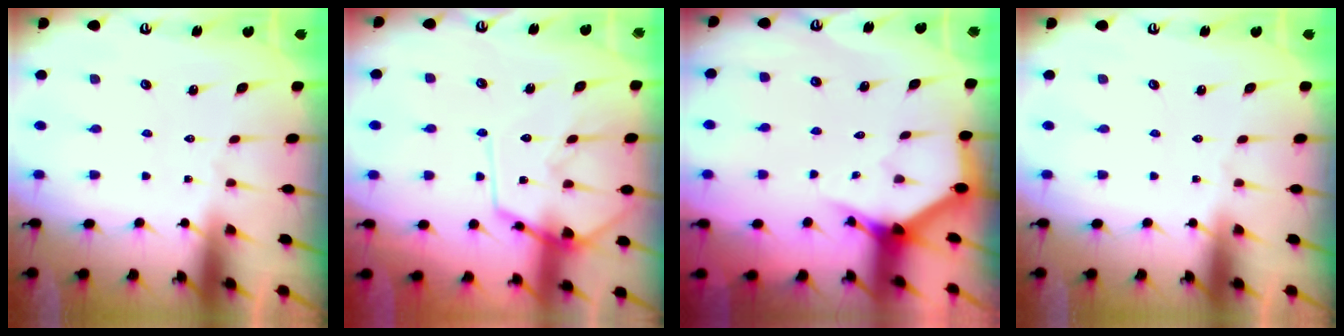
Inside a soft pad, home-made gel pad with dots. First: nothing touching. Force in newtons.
{"total": 12.7, "press": 12.6, "slide": 1.2}
{"total": 3.9, "press": 3.9, "slide": 0.4}
{"total": 0.0}